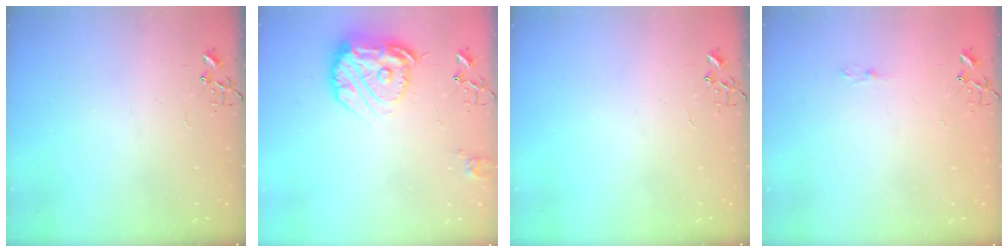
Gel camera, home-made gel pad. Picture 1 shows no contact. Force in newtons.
{"total": 18.6, "press": 18.5, "slide": 1.4}
{"total": 0.0}
{"total": 4.1, "press": 4.1, "slide": 0.5}